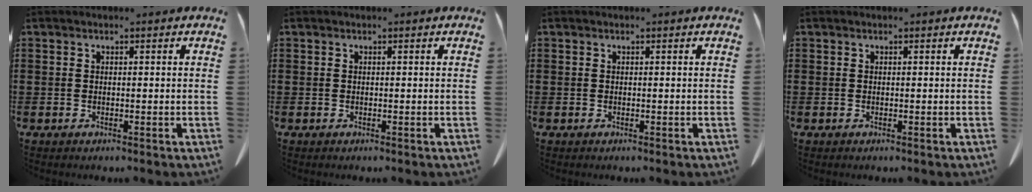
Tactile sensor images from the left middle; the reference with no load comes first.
{"total": 0.0}
{"total": 0.0}
{"total": 0.0}